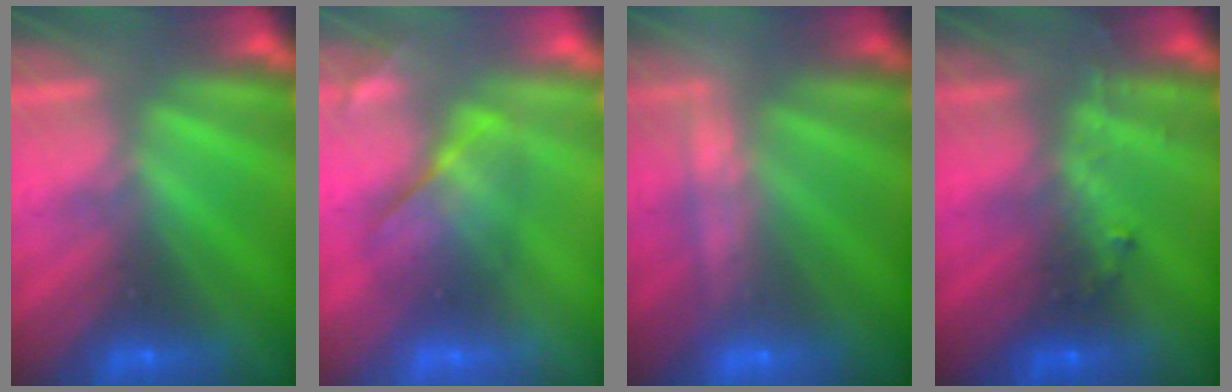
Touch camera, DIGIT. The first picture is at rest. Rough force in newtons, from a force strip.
{"total": 3.7}
{"total": 2.2}
{"total": 3.0}